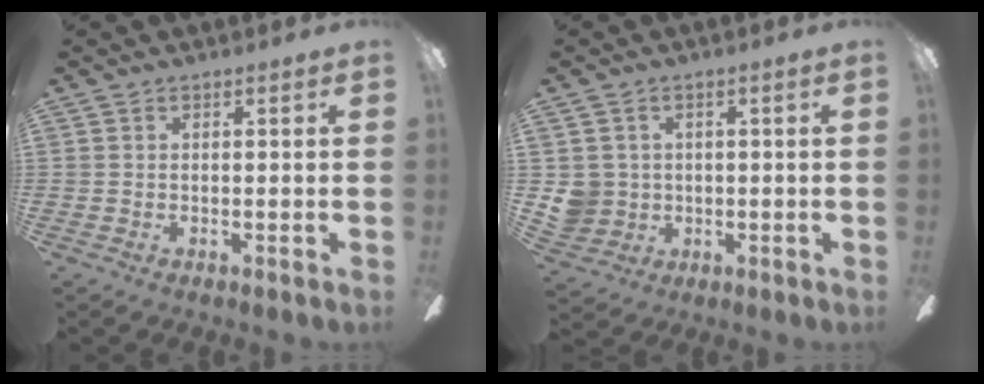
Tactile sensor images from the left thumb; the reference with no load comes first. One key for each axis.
{"total": 5.7, "fx": 0.5, "fy": 5.6, "fz": 1.0, "tx": -0.032, "ty": 0.004, "tz": 0.012}